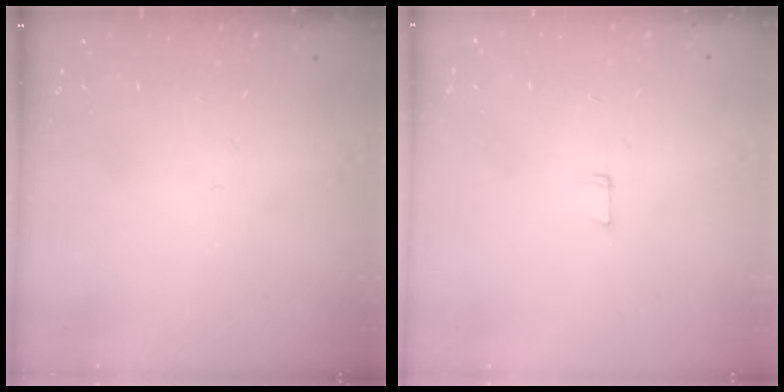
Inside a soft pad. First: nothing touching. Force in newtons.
{"total": 5.0, "press": 4.9, "slide": 0.4}